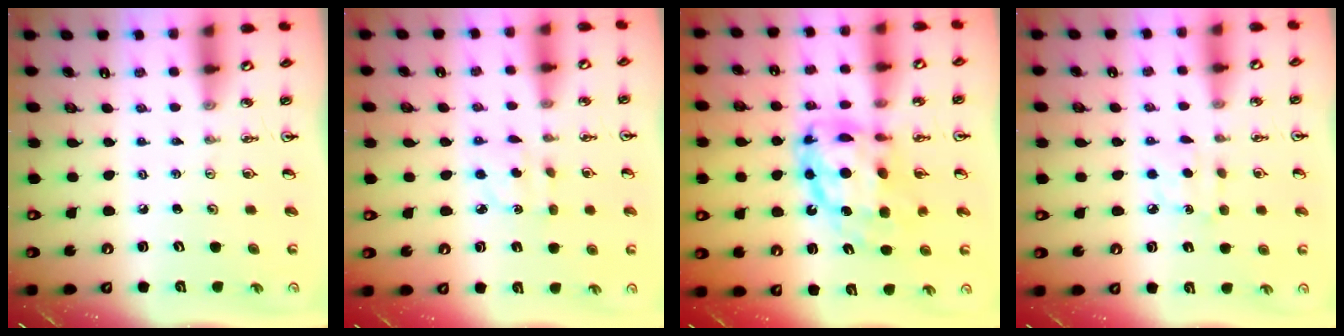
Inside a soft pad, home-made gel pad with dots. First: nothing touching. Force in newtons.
{"total": 2.2, "press": 2.2, "slide": 0.2}
{"total": 14.9, "press": 14.9, "slide": 1.5}
{"total": 7.6, "press": 7.6, "slide": 0.6}